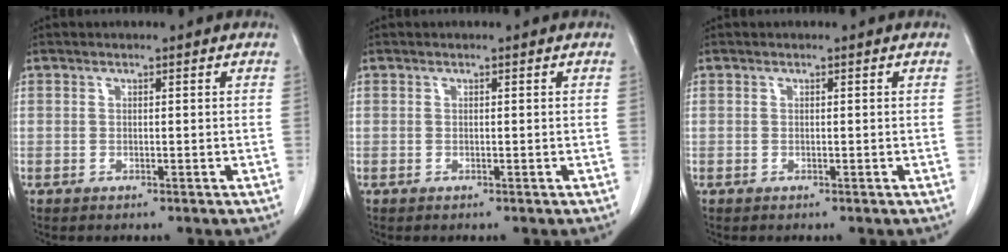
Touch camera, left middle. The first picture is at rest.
{"total": 0.0}
{"total": 0.0}